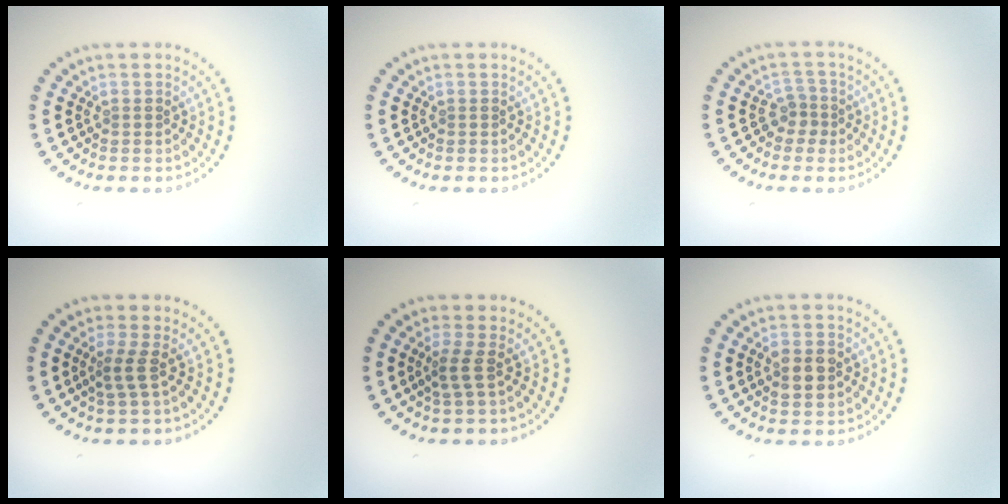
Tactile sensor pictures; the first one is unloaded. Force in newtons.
{"total": 0.0}
{"total": 1.8, "press": 1.2, "slide": 1.3}
{"total": 1.9, "press": 1.2, "slide": 1.5}
{"total": 1.9, "press": 1.2, "slide": 1.4}
{"total": 2.9, "press": 2.9, "slide": 0.2}